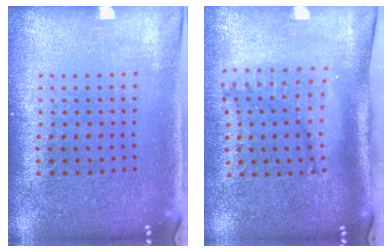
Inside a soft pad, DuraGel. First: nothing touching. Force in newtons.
{"total": 1.4, "press": 1.3, "slide": 0.6}